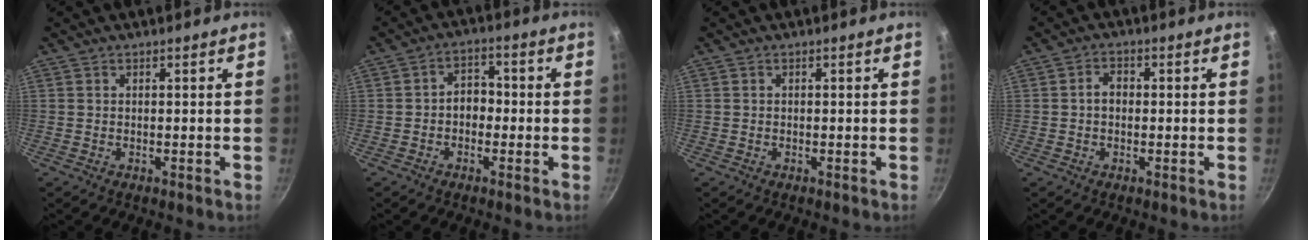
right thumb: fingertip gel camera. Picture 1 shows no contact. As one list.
[{"total": 4.5, "force": [-1.0, 3.4, 2.7], "torque": [-0.011, 0.021, -0.025]}, {"total": 0.0}, {"total": 3.0, "force": [-0.2, 2.2, 2.0], "torque": [-0.022, 0.013, -0.007]}]